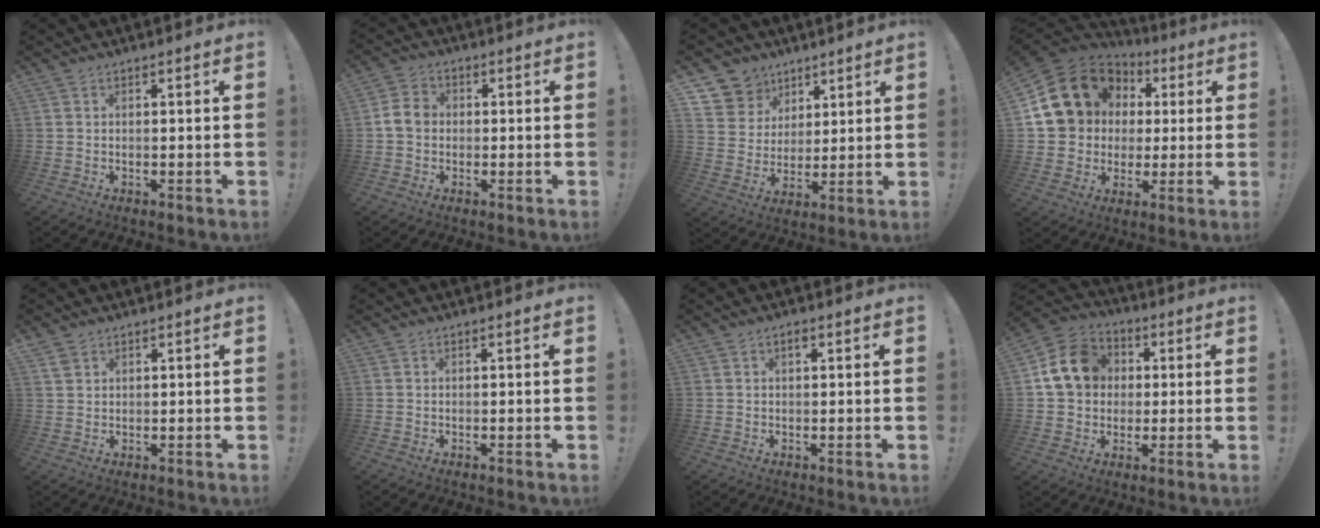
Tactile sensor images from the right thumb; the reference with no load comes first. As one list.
[{"total": 6.5, "force": [-0.3, 5.2, 3.8], "torque": [-0.072, 0.020, -0.001]}, {"total": 9.2, "force": [5.4, 7.4, 1.0], "torque": [-0.013, -0.045, 0.109]}, {"total": 19.7, "force": [6.6, 16.2, 9.1], "torque": [-0.142, -0.023, 0.151]}, {"total": 2.7, "force": [2.0, 1.4, 1.0], "torque": [-0.020, -0.007, 0.039]}, {"total": 0.0}, {"total": 1.2, "force": [0.7, 0.6, 0.8], "torque": [-0.015, 0.001, 0.012]}, {"total": 14.6, "force": [3.3, 12.2, 7.2], "torque": [-0.110, 0.005, 0.072]}]